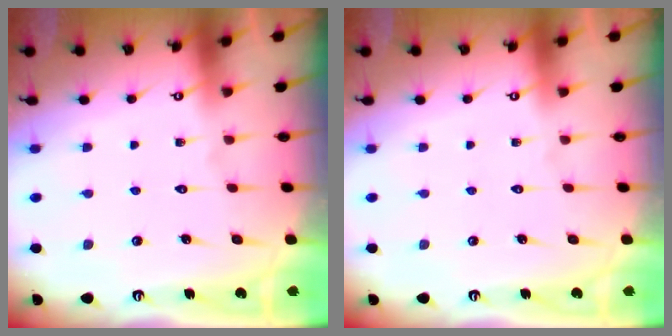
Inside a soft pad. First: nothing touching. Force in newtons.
{"total": 0.0}